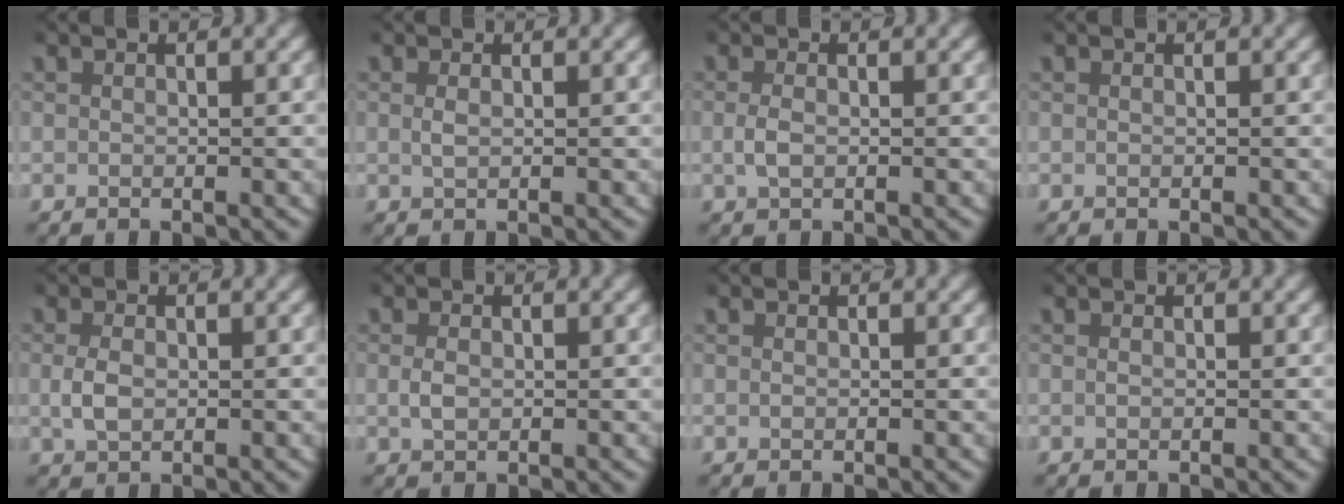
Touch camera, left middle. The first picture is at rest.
{"total": 0.8, "force": [0.2, 0.3, 0.7], "torque": [-0.017, -0.003, 0.009]}
{"total": 1.3, "force": [-0.1, 0.6, 1.1], "torque": [-0.030, -0.003, 0.001]}
{"total": 0.0}
{"total": 1.9, "force": [0.0, 1.2, 1.5], "torque": [-0.037, -0.004, 0.005]}
{"total": 1.2, "force": [0.0, 0.7, 0.9], "torque": [-0.021, -0.003, 0.004]}
{"total": 0.0}
{"total": 0.0}